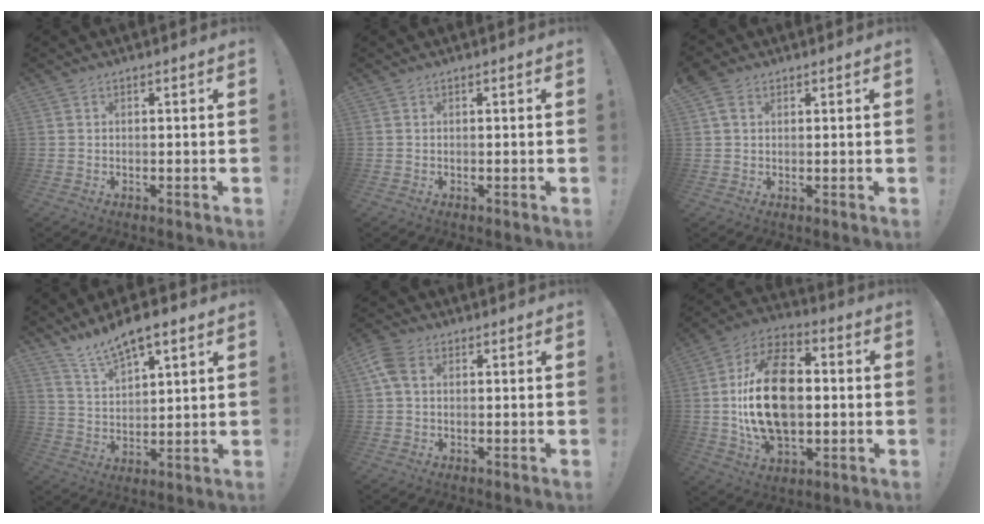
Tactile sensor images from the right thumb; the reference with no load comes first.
{"total": 0.0}
{"total": 4.2, "force": [2.0, 2.9, 2.2], "torque": [-0.031, 0.000, 0.040]}
{"total": 10.1, "force": [8.2, 3.1, 5.0], "torque": [-0.087, -0.053, 0.148]}
{"total": 5.3, "force": [1.5, 3.6, 3.6], "torque": [-0.081, 0.002, 0.031]}
{"total": 23.7, "force": [-0.2, 15.3, 18.1], "torque": [-0.336, 0.016, 0.001]}